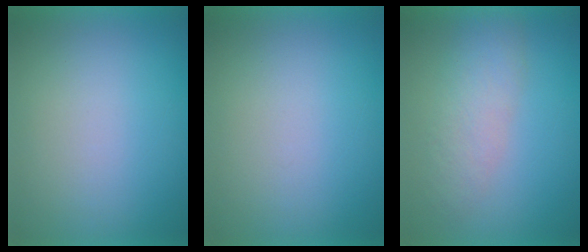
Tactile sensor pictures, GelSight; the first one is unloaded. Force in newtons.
{"total": 0.0}
{"total": 2.9}